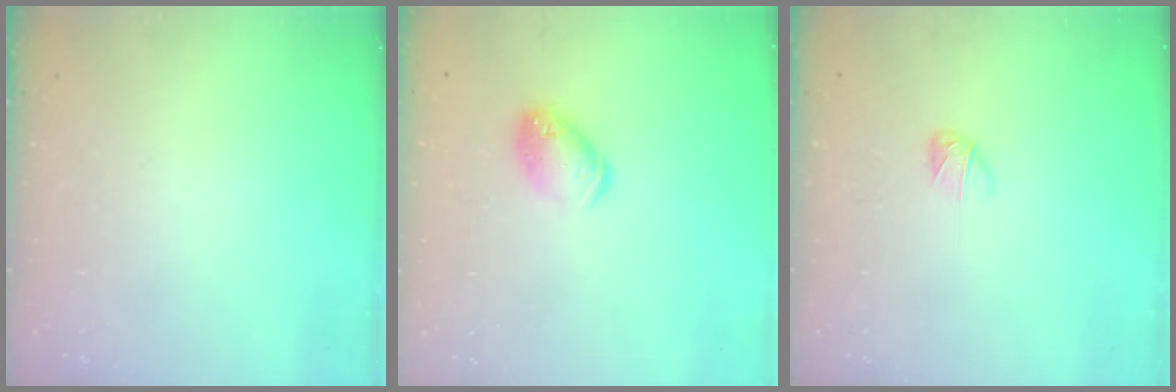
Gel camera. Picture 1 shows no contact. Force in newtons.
{"total": 8.4, "press": 8.3, "slide": 1.5}
{"total": 3.6, "press": 3.5, "slide": 0.8}